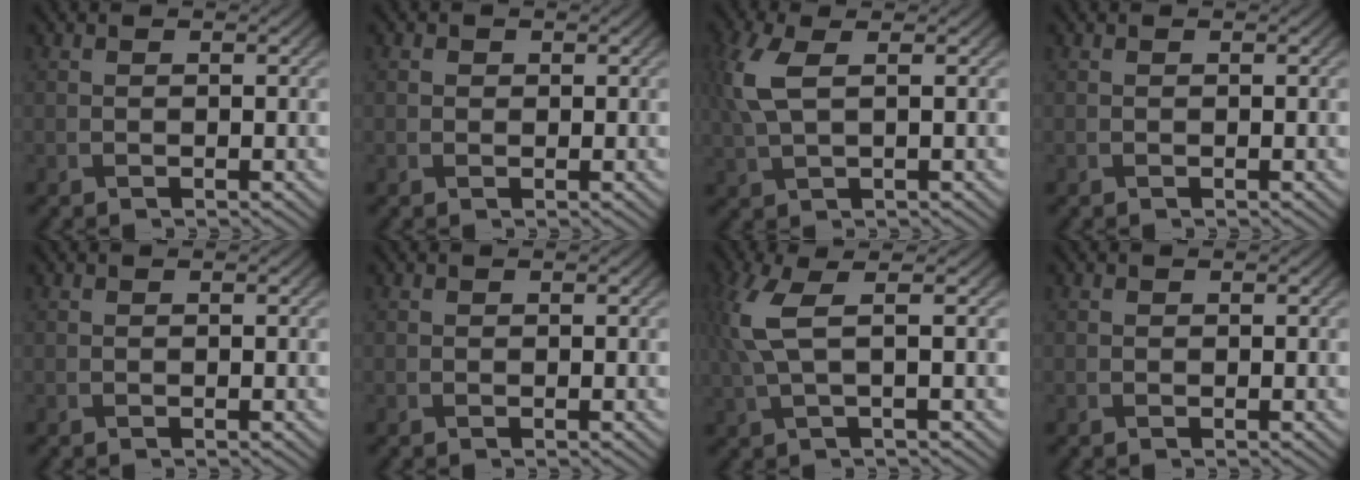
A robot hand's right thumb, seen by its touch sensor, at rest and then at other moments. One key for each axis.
{"total": 0.7, "fx": 0.1, "fy": 0.7, "fz": 0.1, "tx": 0.000, "ty": -0.003, "tz": -0.001}
{"total": 5.5, "fx": 1.4, "fy": 2.2, "fz": 4.8, "tx": -0.132, "ty": 0.009, "tz": 0.027}
{"total": 0.0}
{"total": 0.0}
{"total": 0.0}
{"total": 6.0, "fx": 1.4, "fy": 1.7, "fz": 5.6, "tx": -0.139, "ty": 0.009, "tz": 0.027}
{"total": 0.0}